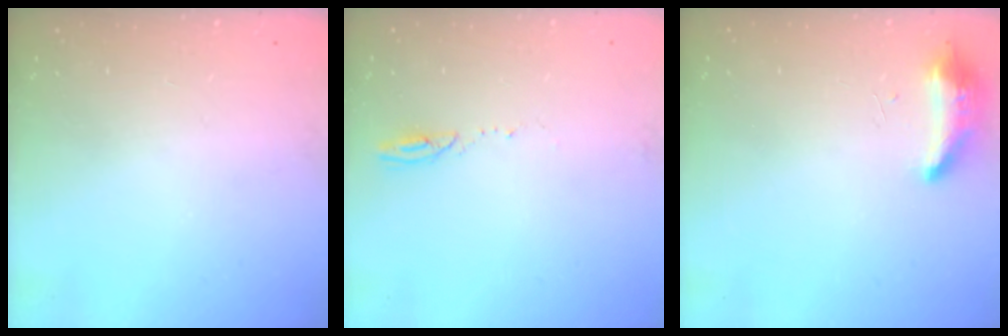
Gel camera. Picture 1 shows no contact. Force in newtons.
{"total": 3.3, "press": 3.3, "slide": 0.4}
{"total": 8.5, "press": 8.4, "slide": 1.6}